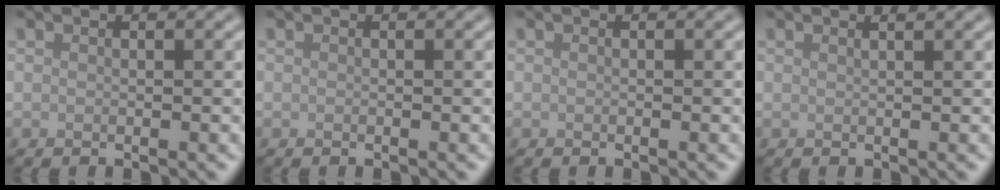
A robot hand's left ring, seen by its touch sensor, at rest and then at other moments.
{"total": 0.0}
{"total": 0.0}
{"total": 0.8, "force": [0.6, 0.2, 0.5], "torque": [-0.002, 0.000, 0.004]}